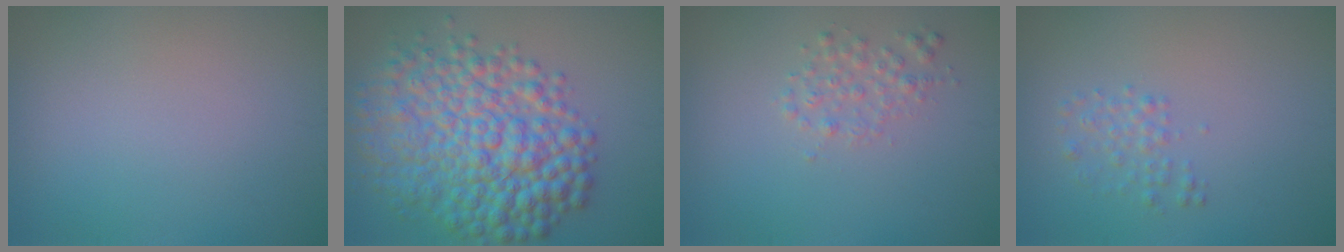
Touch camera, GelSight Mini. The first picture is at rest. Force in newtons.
{"total": 9.5, "press": 9.5, "slide": 0.1}
{"total": 1.6, "press": 1.6, "slide": 0.1}
{"total": 1.5, "press": 1.5, "slide": 0.1}